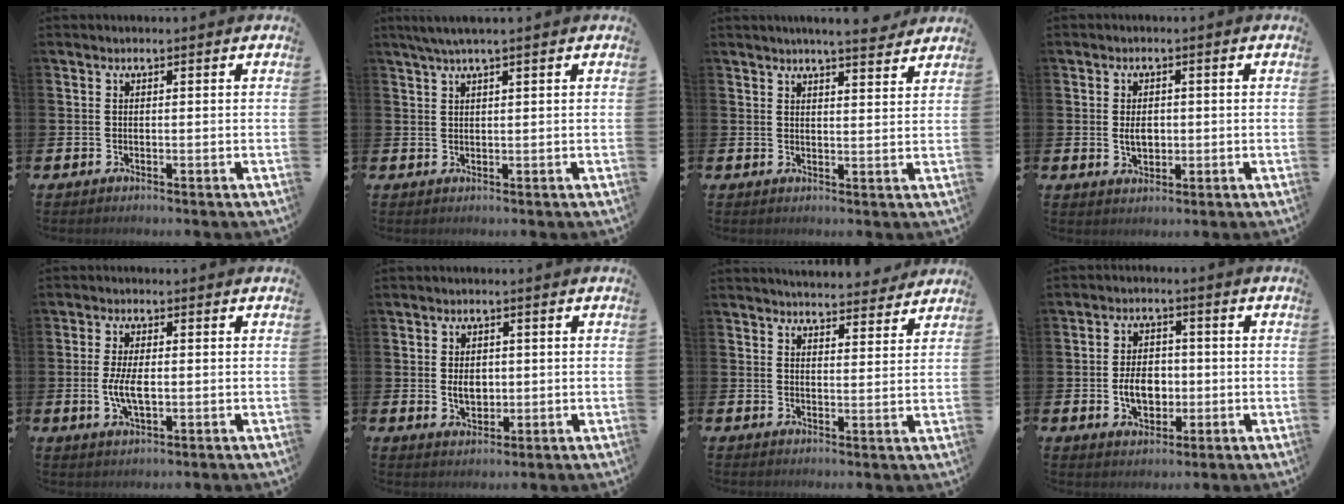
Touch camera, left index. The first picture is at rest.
{"total": 2.4, "force": [1.8, -0.1, 1.6], "torque": [-0.037, 0.004, 0.033]}
{"total": 5.0, "force": [4.8, -0.1, 1.3], "torque": [-0.024, -0.024, 0.083]}
{"total": 2.8, "force": [0.1, 1.9, 2.1], "torque": [-0.021, 0.000, -0.004]}
{"total": 4.7, "force": [-0.3, 2.1, 4.2], "torque": [-0.079, 0.000, -0.008]}
{"total": 3.2, "force": [0.2, 2.3, 2.3], "torque": [-0.027, 0.002, -0.003]}
{"total": 4.8, "force": [4.8, 0.5, 0.1], "torque": [-0.003, -0.033, 0.085]}
{"total": 5.2, "force": [-0.7, 3.6, 3.6], "torque": [-0.051, 0.002, -0.019]}